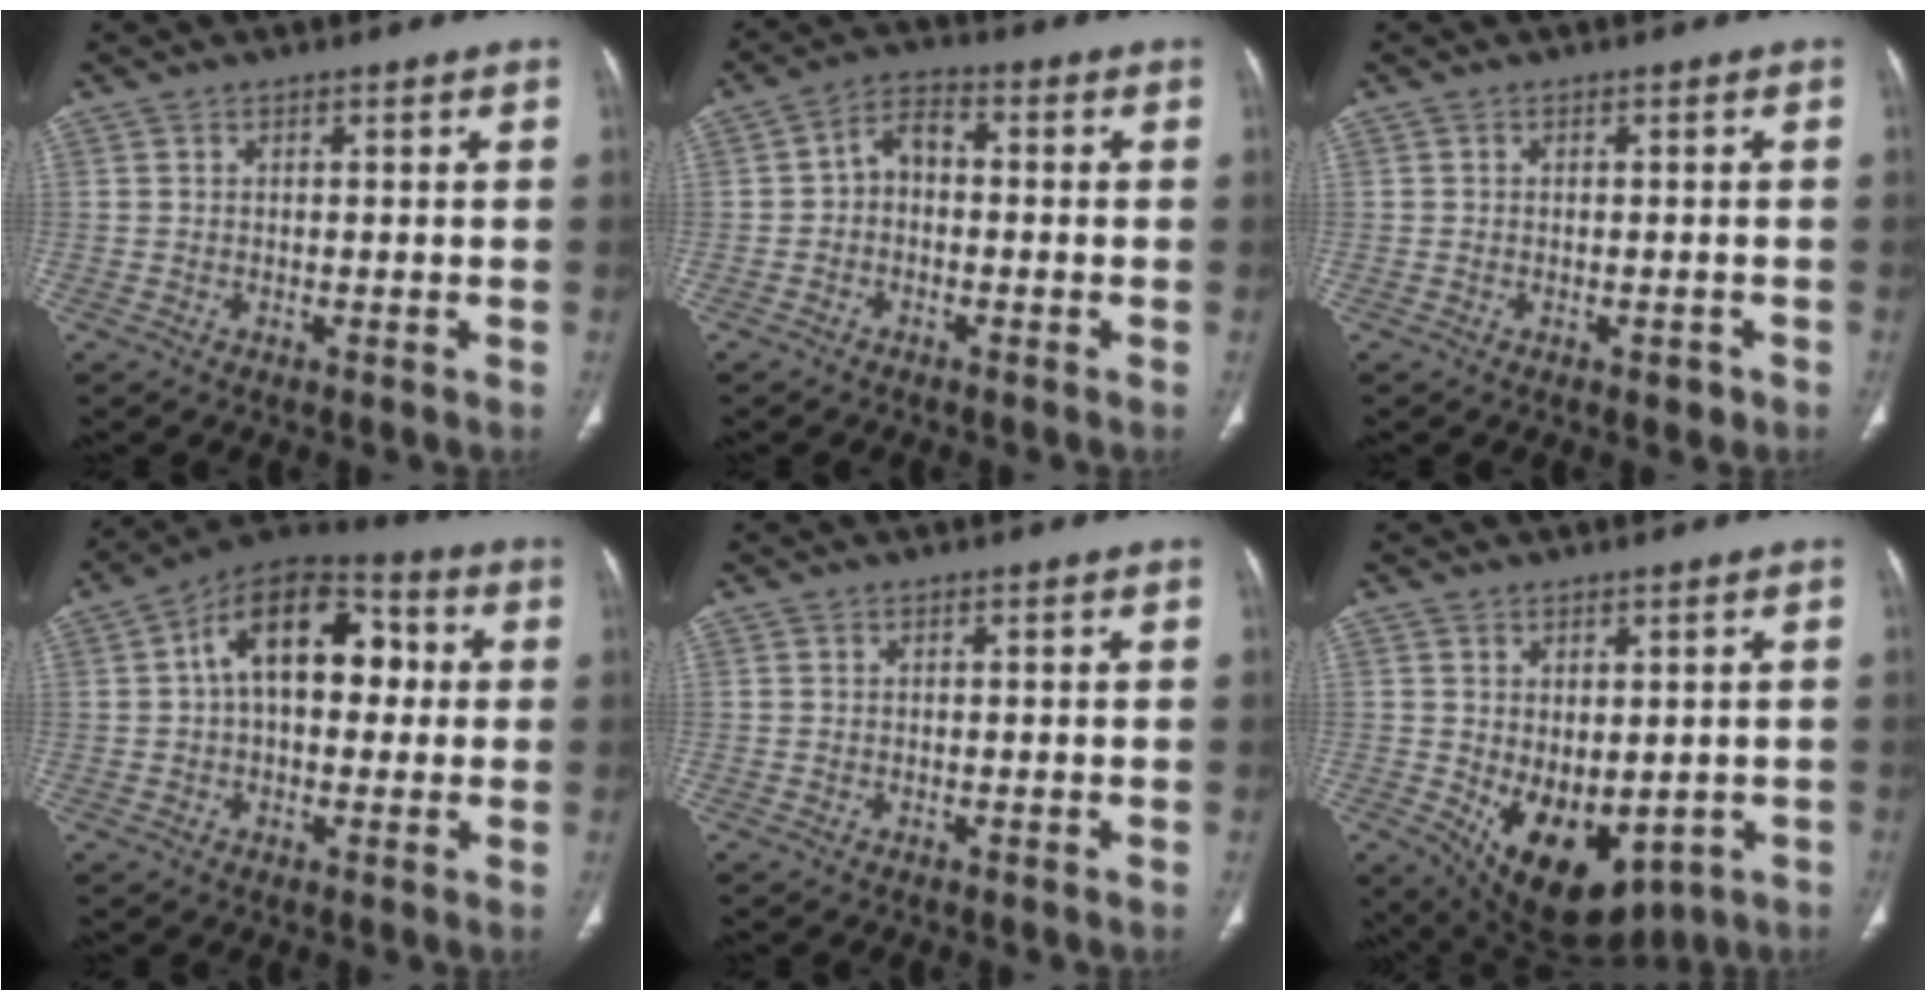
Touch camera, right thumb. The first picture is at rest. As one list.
[{"total": 4.7, "force": [-0.6, 3.3, 3.3], "torque": [-0.045, 0.023, -0.025]}, {"total": 1.4, "force": [-0.8, 0.8, 0.8], "torque": [-0.005, 0.001, -0.009]}, {"total": 15.4, "force": [2.3, 9.6, 11.9], "torque": [-0.153, 0.037, 0.024]}, {"total": 0.0}, {"total": 13.4, "force": [-2.8, 8.3, 10.1], "torque": [-0.133, -0.012, -0.010]}]